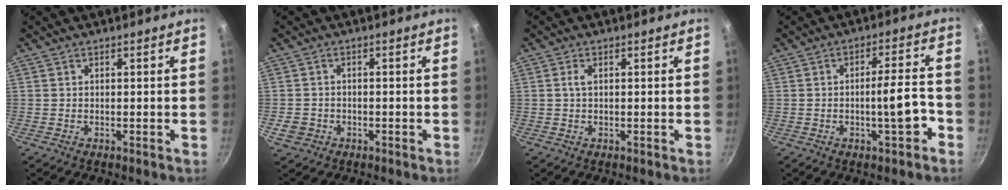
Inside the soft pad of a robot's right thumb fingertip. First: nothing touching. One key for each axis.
{"total": 3.4, "fx": -1.2, "fy": 2.9, "fz": 1.4, "tx": -0.022, "ty": 0.012, "tz": -0.014}
{"total": 1.6, "fx": 0.3, "fy": 0.9, "fz": 1.3, "tx": -0.027, "ty": 0.004, "tz": 0.005}
{"total": 7.5, "fx": -2.9, "fy": 1.6, "fz": 6.8, "tx": -0.090, "ty": 0.027, "tz": -0.039}